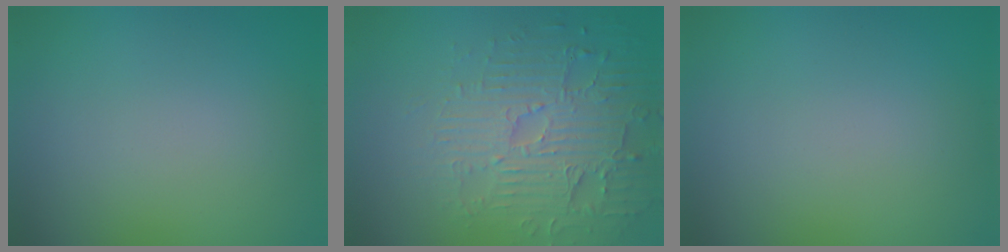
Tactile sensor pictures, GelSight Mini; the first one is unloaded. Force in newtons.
{"total": 4.6, "press": 4.2, "slide": 1.9}
{"total": 0.0}